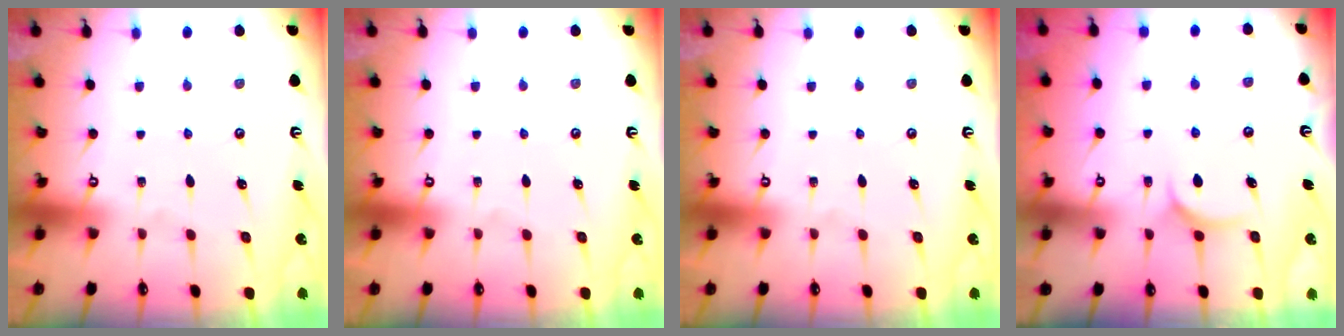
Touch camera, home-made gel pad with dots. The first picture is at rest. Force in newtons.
{"total": 0.0}
{"total": 0.0}
{"total": 6.2, "press": 6.2, "slide": 0.2}